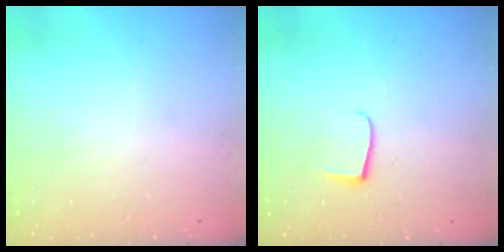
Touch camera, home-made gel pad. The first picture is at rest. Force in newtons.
{"total": 6.0, "press": 5.9, "slide": 0.7}